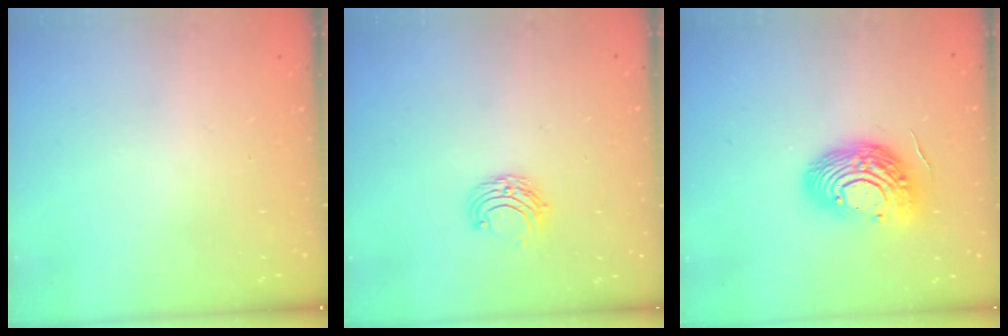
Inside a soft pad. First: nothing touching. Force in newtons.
{"total": 6.5, "press": 6.5, "slide": 0.6}
{"total": 13.9, "press": 13.8, "slide": 1.6}